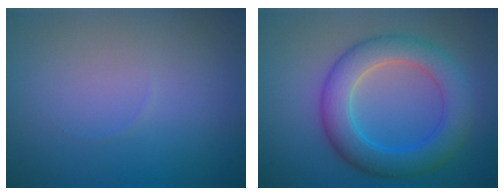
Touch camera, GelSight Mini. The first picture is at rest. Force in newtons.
{"total": 6.1, "press": 6.1, "slide": 0.2}